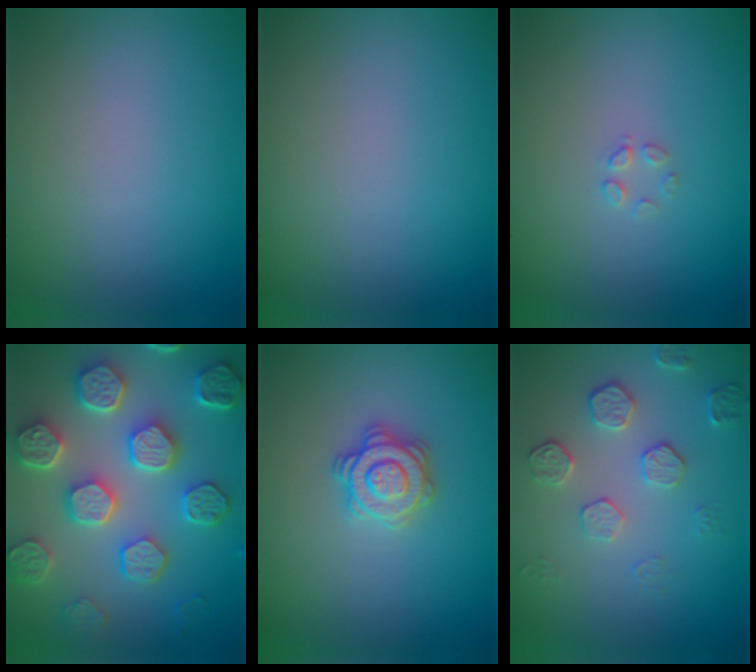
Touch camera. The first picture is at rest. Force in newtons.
{"total": 0.0}
{"total": 1.0, "press": 1.0, "slide": 0.1}
{"total": 8.5, "press": 6.6, "slide": 5.3}
{"total": 2.8, "press": 2.8, "slide": 0.2}
{"total": 2.2, "press": 1.8, "slide": 1.2}